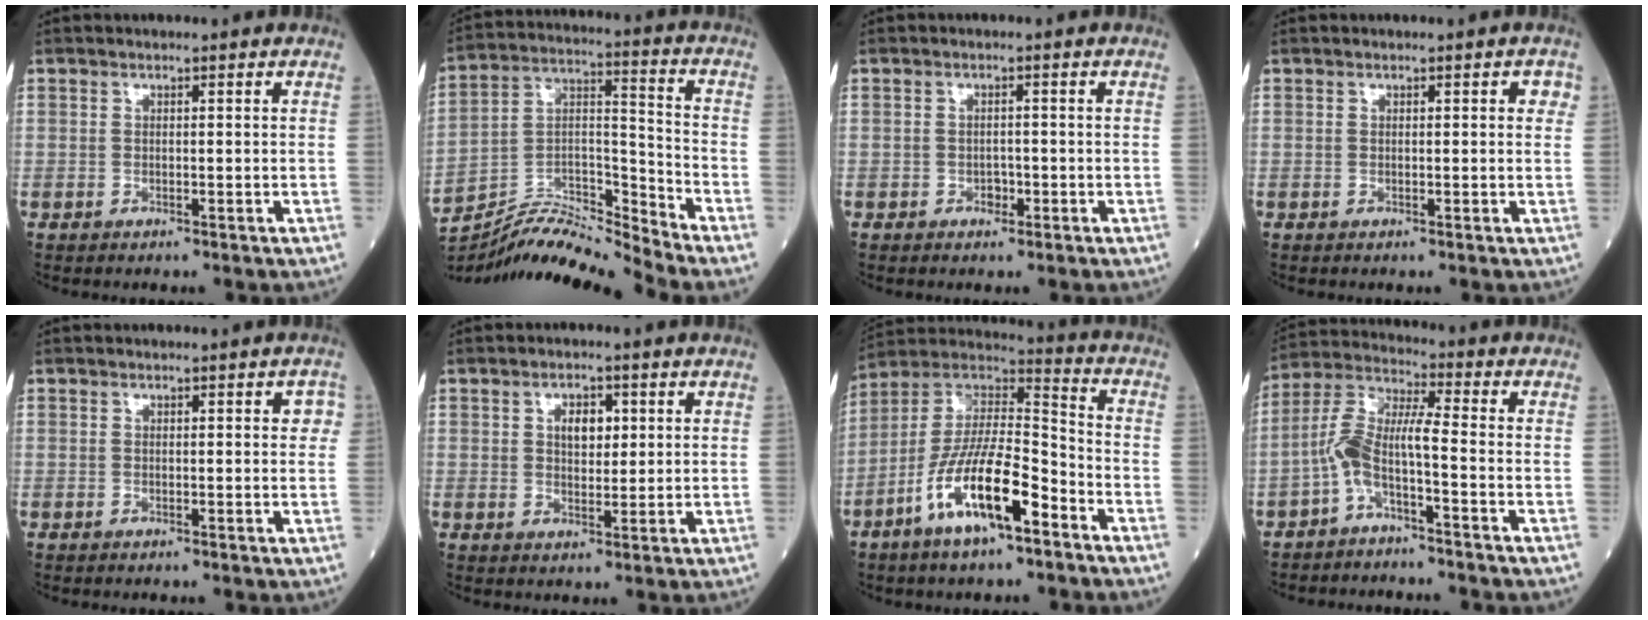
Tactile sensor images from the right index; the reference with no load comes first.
{"total": 12.7, "force": [-12.5, -1.3, 2.2], "torque": [-0.037, 0.048, -0.231]}
{"total": 1.3, "force": [-0.6, 0.9, 0.6], "torque": [-0.002, 0.004, -0.009]}
{"total": 1.7, "force": [0.6, 0.6, 1.5], "torque": [-0.012, 0.003, 0.005]}
{"total": 2.1, "force": [0.6, 0.8, 1.8], "torque": [-0.013, 0.006, 0.005]}
{"total": 3.9, "force": [1.3, 2.2, 2.9], "torque": [-0.047, 0.004, 0.021]}
{"total": 15.1, "force": [-7.4, 3.5, 12.7], "torque": [-0.238, 0.003, -0.134]}
{"total": 6.9, "force": [-3.0, 0.9, 6.2], "torque": [-0.137, 0.026, -0.065]}